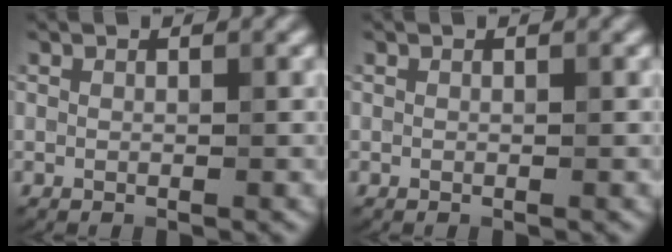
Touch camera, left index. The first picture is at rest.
{"total": 0.0}